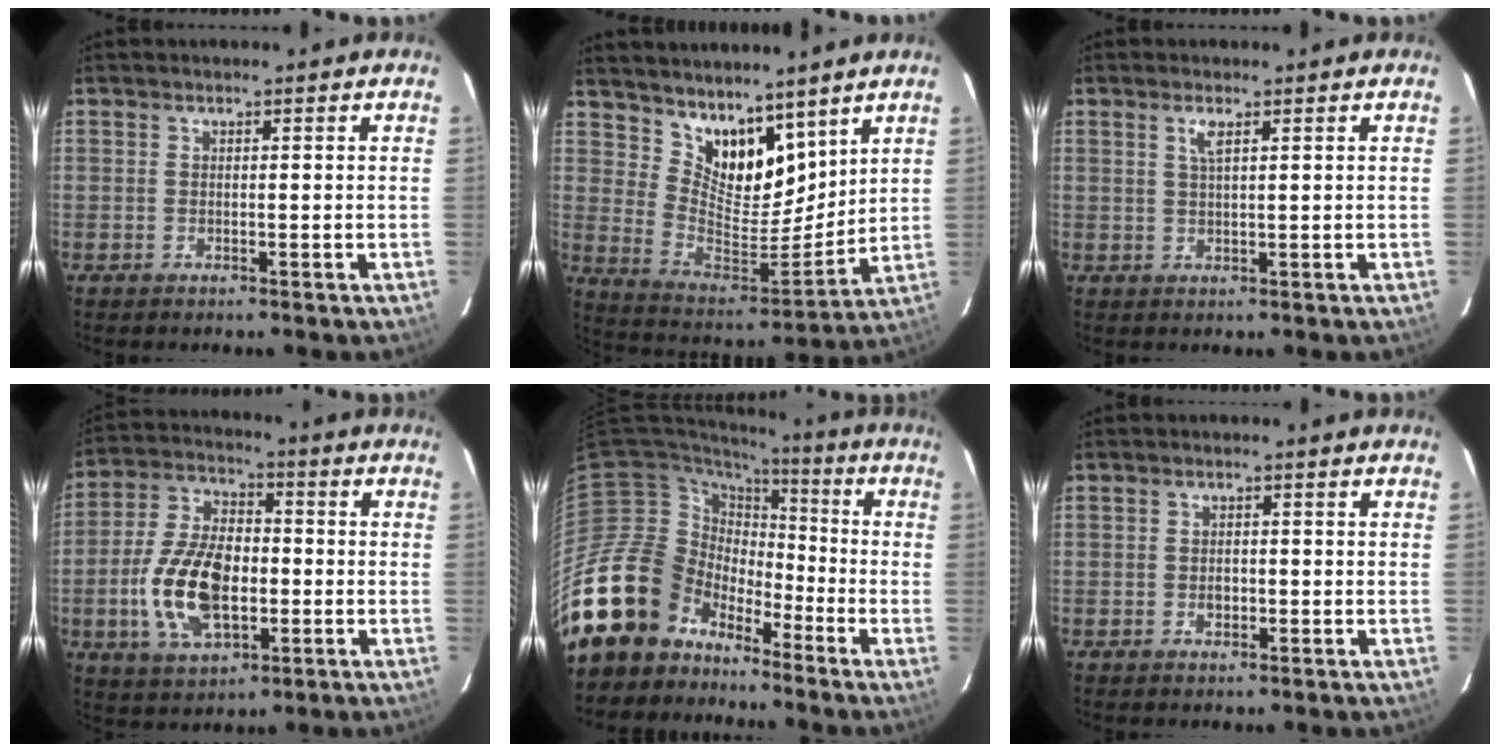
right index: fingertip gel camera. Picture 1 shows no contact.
{"total": 13.7, "force": [10.3, 6.9, 5.8], "torque": [-0.112, -0.004, 0.201]}
{"total": 2.0, "force": [1.1, 0.4, 1.7], "torque": [-0.034, 0.002, 0.020]}
{"total": 15.8, "force": [-3.4, 8.9, 12.6], "torque": [-0.259, 0.006, -0.053]}
{"total": 20.2, "force": [-13.1, 13.8, 6.6], "torque": [-0.154, 0.029, -0.228]}
{"total": 1.9, "force": [-0.6, 1.4, 1.1], "torque": [-0.018, 0.002, -0.010]}